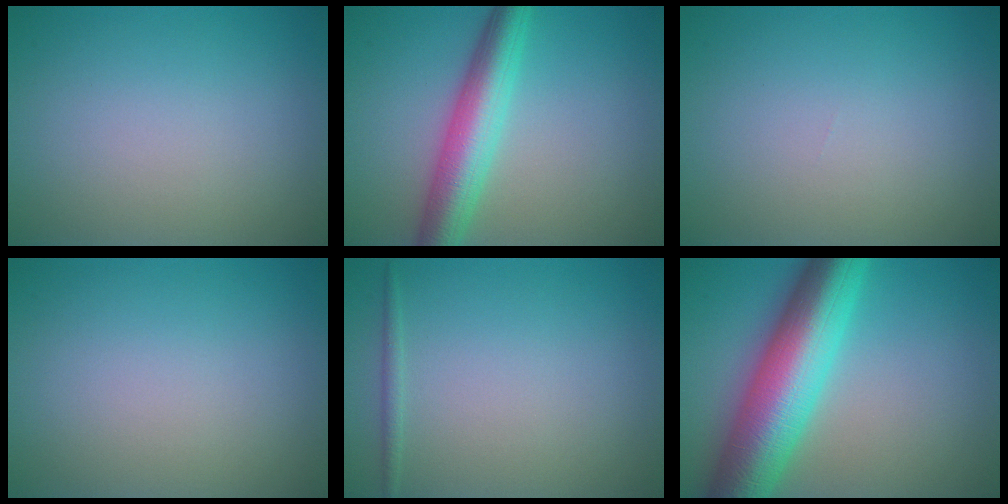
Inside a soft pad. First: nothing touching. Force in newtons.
{"total": 6.0, "press": 6.0, "slide": 0.2}
{"total": 0.0}
{"total": 0.0}
{"total": 0.8, "press": 0.8, "slide": 0.1}
{"total": 11.5, "press": 11.5, "slide": 0.1}